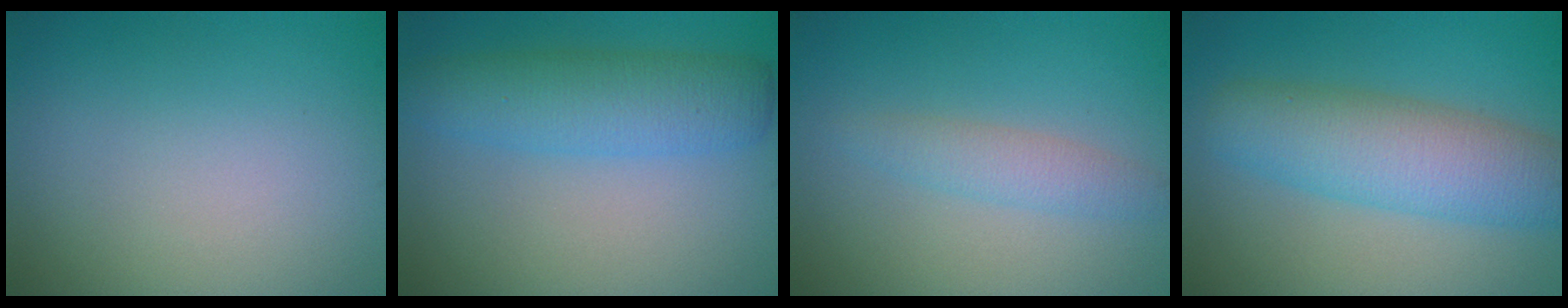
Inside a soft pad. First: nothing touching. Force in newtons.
{"total": 4.9, "press": 4.8, "slide": 0.1}
{"total": 2.1, "press": 2.1, "slide": 0.1}
{"total": 6.7, "press": 6.7, "slide": 0.1}